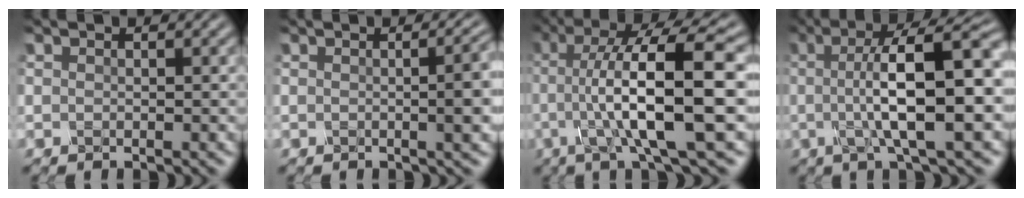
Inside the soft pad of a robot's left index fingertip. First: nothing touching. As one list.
[{"total": 6.9, "force": [0.6, 3.2, 6.0], "torque": [-0.033, 0.039, -0.013]}, {"total": 11.7, "force": [-0.5, 2.4, 11.4], "torque": [-0.150, 0.016, -0.011]}, {"total": 10.8, "force": [0.3, 2.7, 10.4], "torque": [-0.139, 0.013, -0.007]}]